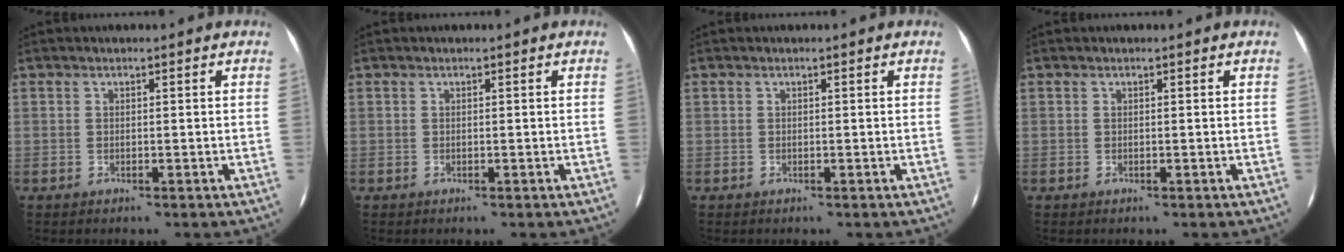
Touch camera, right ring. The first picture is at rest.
{"total": 0.0}
{"total": 0.0}
{"total": 0.0}